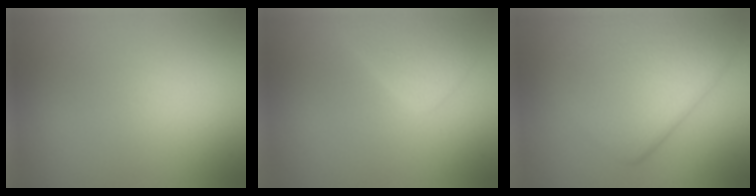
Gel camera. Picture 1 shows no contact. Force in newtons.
{"total": 2.2, "press": 2.2, "slide": 0.1}
{"total": 10.0, "press": 10.0, "slide": 0.4}